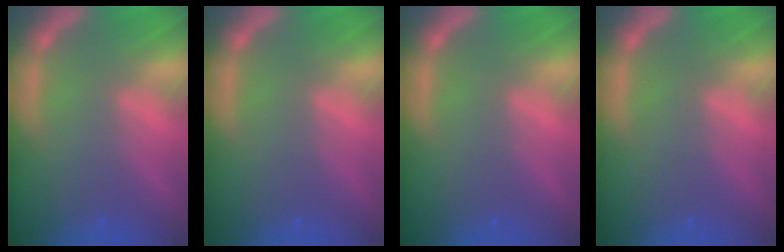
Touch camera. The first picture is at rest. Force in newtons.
{"total": 0.0}
{"total": 0.0}
{"total": 0.0}